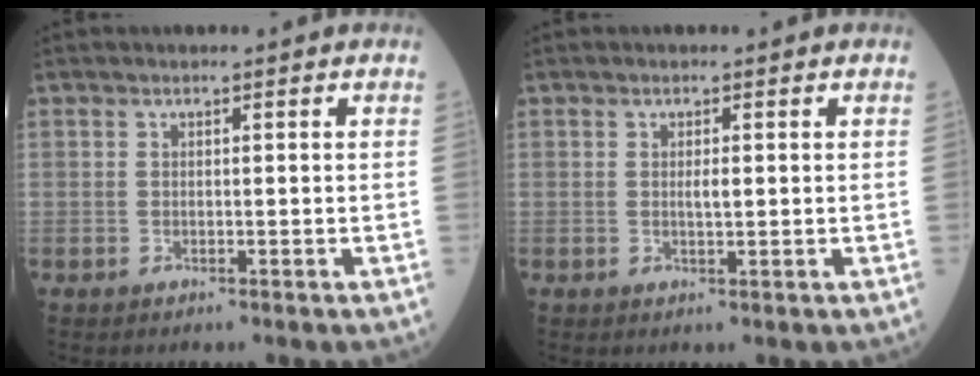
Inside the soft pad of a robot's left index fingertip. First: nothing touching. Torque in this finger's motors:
{"motor_torque": [0.12, 0.01, 0.01, 0.01]}